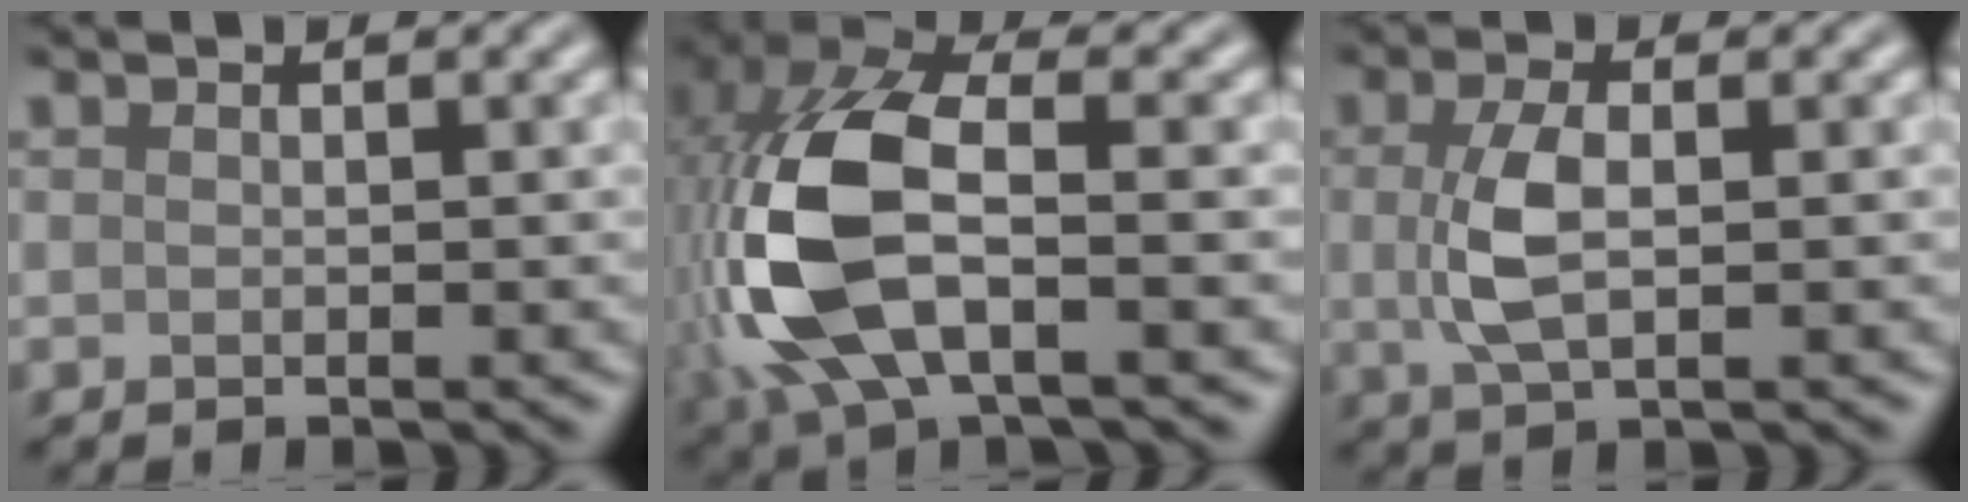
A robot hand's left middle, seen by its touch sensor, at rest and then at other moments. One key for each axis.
{"total": 11.7, "fx": -1.8, "fy": 5.7, "fz": 10.0, "tx": -0.249, "ty": 0.006, "tz": -0.044}
{"total": 3.7, "fx": 0.2, "fy": 1.6, "fz": 3.4, "tx": -0.079, "ty": 0.001, "tz": 0.002}